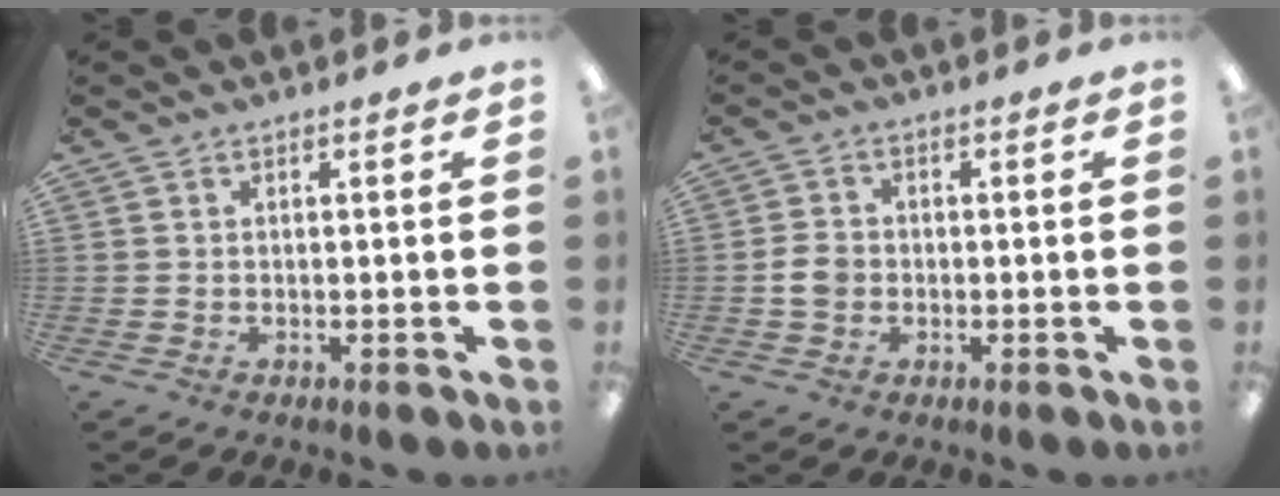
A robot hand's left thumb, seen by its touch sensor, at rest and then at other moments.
{"total": 4.0, "force": [-0.7, 3.2, 2.2], "torque": [-0.037, 0.008, -0.011]}